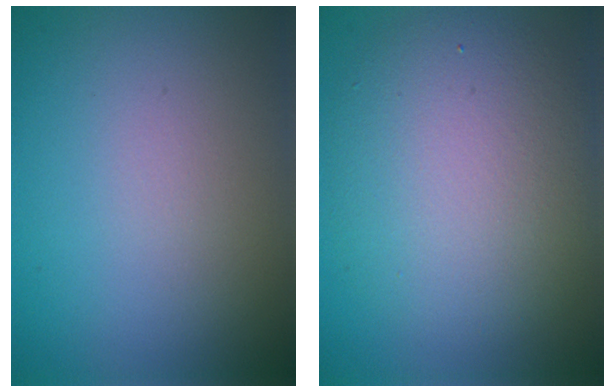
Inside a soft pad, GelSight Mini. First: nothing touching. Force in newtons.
{"total": 7.3, "press": 7.2, "slide": 0.8}